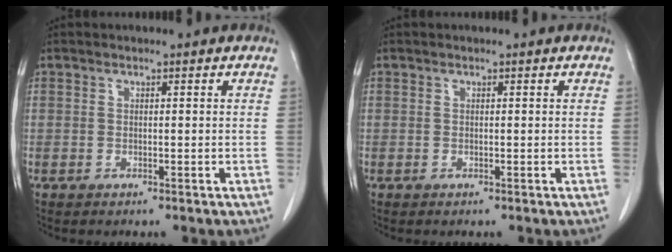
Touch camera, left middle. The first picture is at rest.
{"total": 0.0}